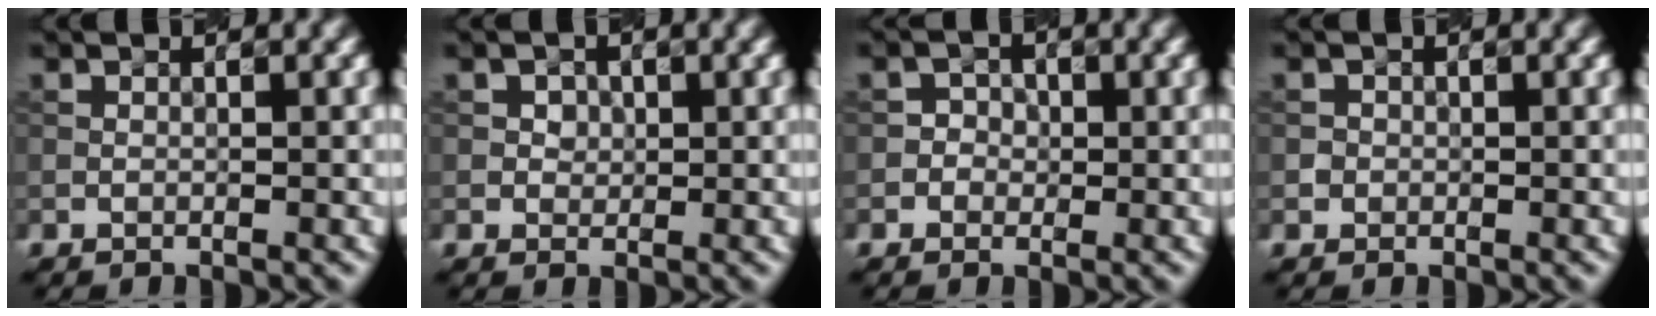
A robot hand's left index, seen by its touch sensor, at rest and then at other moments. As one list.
[{"total": 1.6, "force": [0.7, 1.2, 0.8], "torque": [-0.014, 0.007, 0.011]}, {"total": 1.6, "force": [-0.4, 1.5, 0.3], "torque": [0.010, 0.009, -0.017]}, {"total": 0.8, "force": [-0.1, 0.8, 0.1], "torque": [0.010, 0.002, -0.001]}]